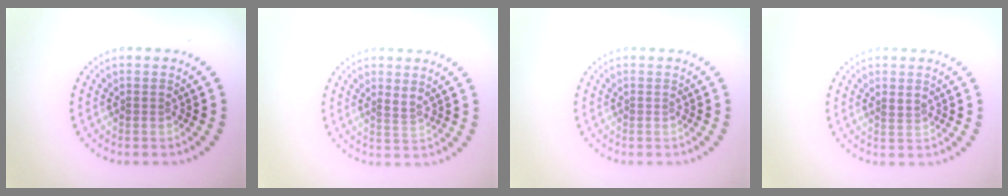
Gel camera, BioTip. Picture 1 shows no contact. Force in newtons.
{"total": 0.9, "press": 0.7, "slide": 0.5}
{"total": 0.0}
{"total": 0.8, "press": 0.8, "slide": 0.2}